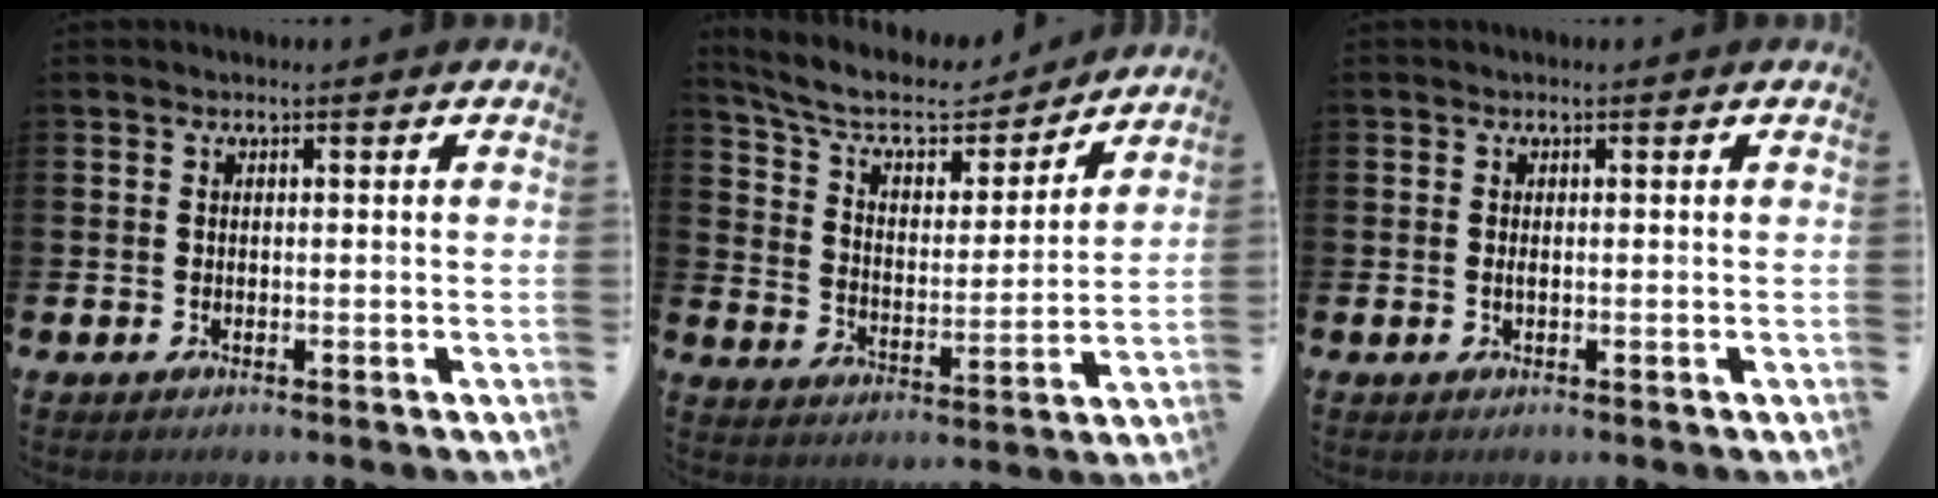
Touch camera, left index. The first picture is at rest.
{"total": 9.2, "force": [7.7, 3.5, 3.5], "torque": [-0.094, -0.053, 0.128]}
{"total": 0.5, "force": [0.0, 0.1, 0.5], "torque": [-0.015, 0.001, 0.001]}